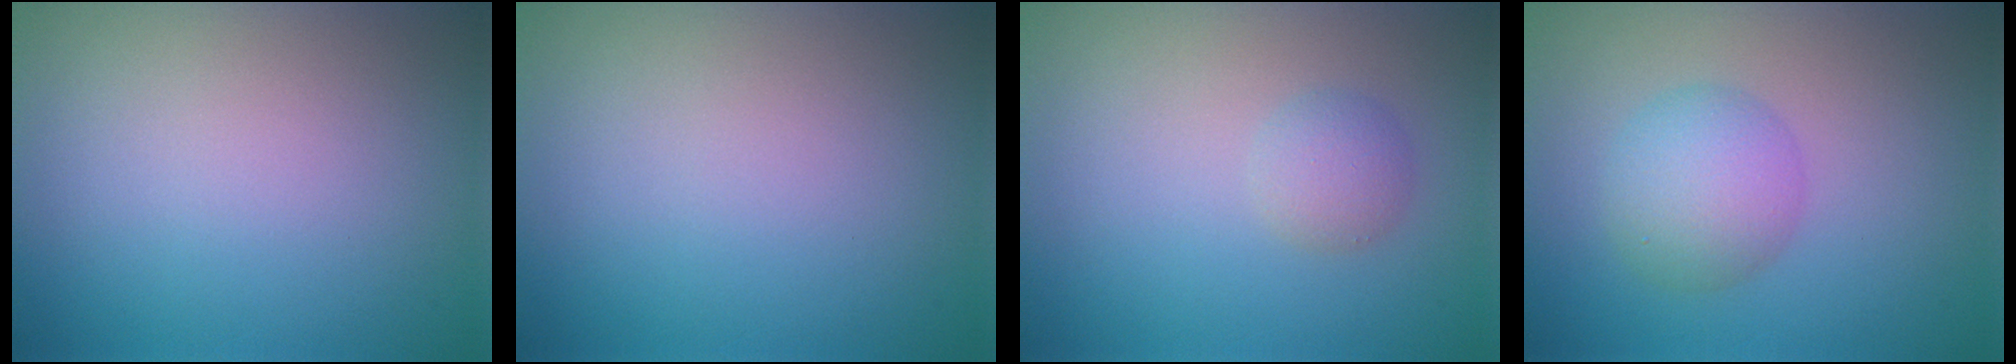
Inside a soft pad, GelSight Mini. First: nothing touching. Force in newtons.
{"total": 0.0}
{"total": 1.7, "press": 1.7, "slide": 0.1}
{"total": 3.9, "press": 3.9, "slide": 0.1}